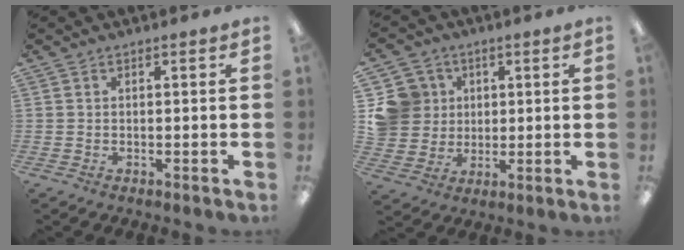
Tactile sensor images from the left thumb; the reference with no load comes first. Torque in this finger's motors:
{"motor_torque": [-0.15, 0.17, 0.00, -0.05, 0.00]}